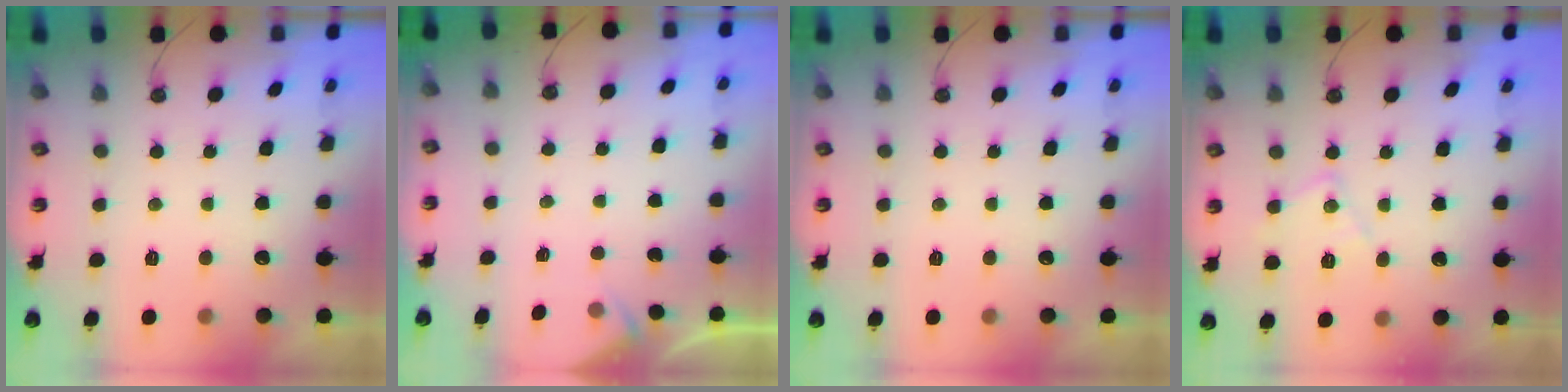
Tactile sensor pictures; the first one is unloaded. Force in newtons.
{"total": 2.2, "press": 2.2, "slide": 0.4}
{"total": 0.0}
{"total": 8.6, "press": 8.5, "slide": 0.6}